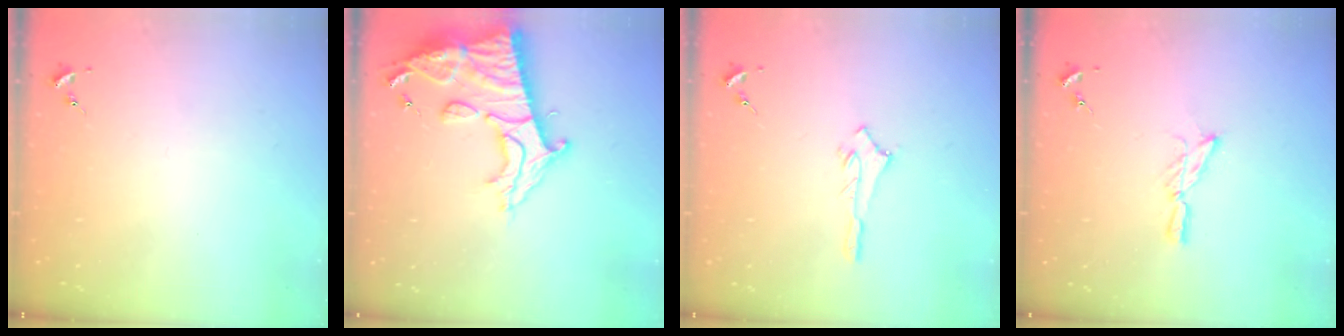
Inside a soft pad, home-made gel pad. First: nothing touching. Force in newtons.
{"total": 20.1, "press": 20.0, "slide": 1.7}
{"total": 2.6, "press": 2.6, "slide": 0.4}
{"total": 8.4, "press": 8.3, "slide": 0.2}